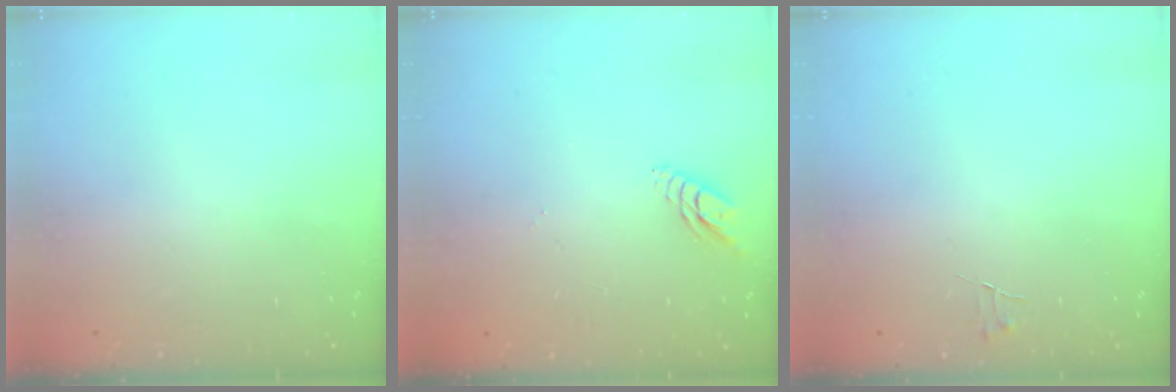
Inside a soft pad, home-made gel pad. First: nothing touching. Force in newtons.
{"total": 4.5, "press": 4.5, "slide": 0.0}
{"total": 3.9, "press": 3.9, "slide": 0.4}